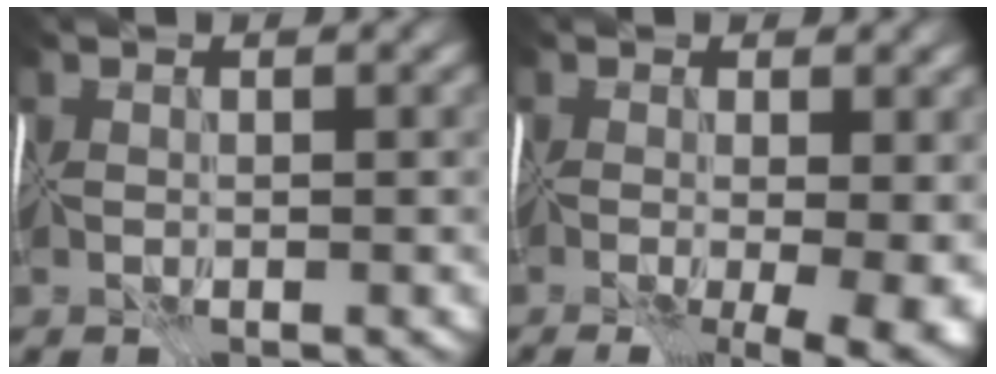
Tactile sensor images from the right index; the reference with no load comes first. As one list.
[{"total": 9.8, "force": [-2.0, 4.4, 8.5], "torque": [-0.107, -0.026, -0.007]}]